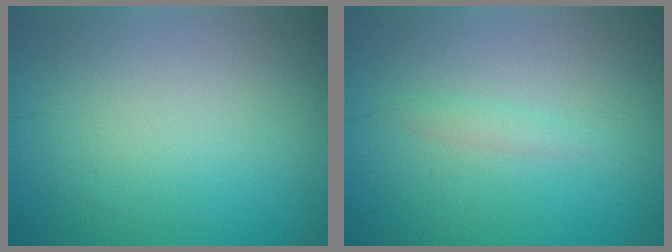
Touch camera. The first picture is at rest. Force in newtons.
{"total": 0.9, "press": 0.9, "slide": 0.0}